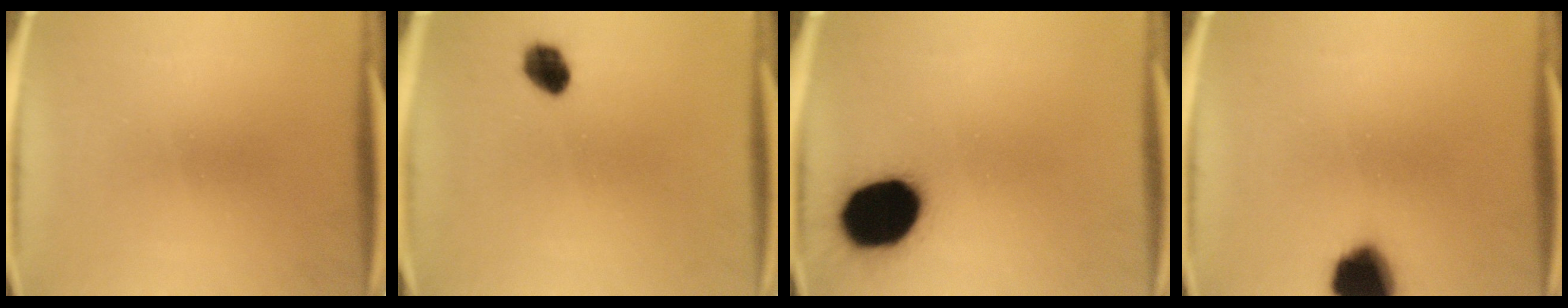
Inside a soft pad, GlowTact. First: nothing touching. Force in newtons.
{"total": 5.3}
{"total": 18.8}
{"total": 12.6}